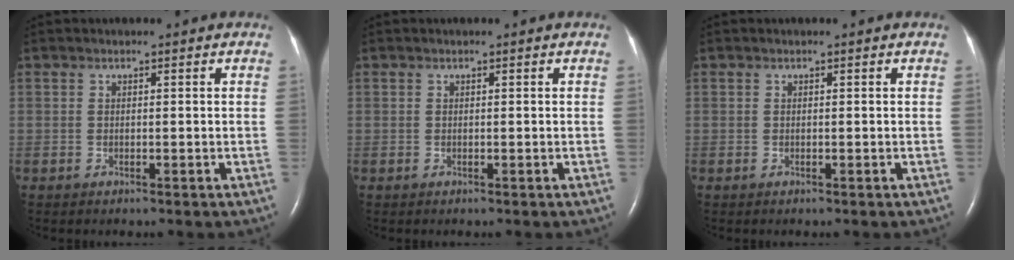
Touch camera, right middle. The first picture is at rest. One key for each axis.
{"total": 0.0}
{"total": 0.0}